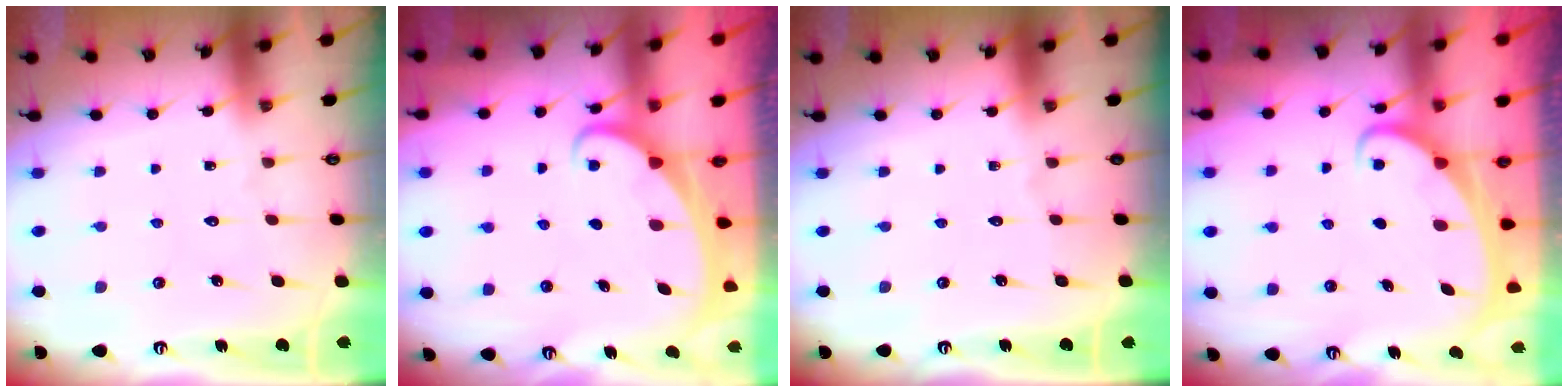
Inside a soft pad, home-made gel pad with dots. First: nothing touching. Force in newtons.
{"total": 1.8, "press": 1.8, "slide": 0.2}
{"total": 0.0}
{"total": 2.3, "press": 2.3, "slide": 0.3}